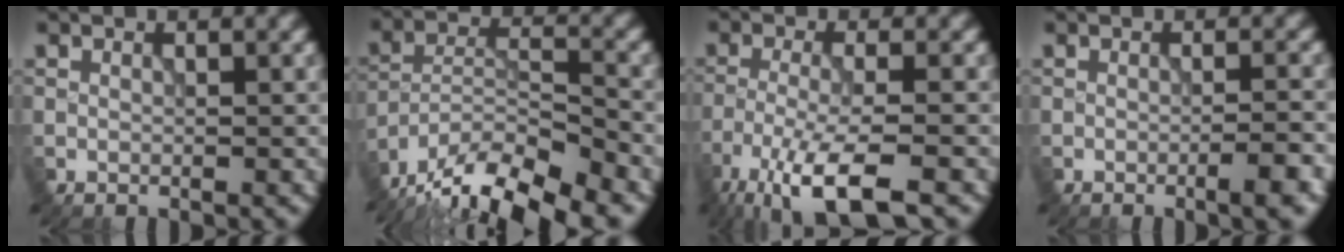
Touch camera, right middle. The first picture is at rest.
{"total": 15.3, "force": [-13.1, 3.9, 6.8], "torque": [-0.109, -0.008, -0.197]}
{"total": 8.1, "force": [-5.5, 1.7, 5.7], "torque": [-0.105, -0.005, -0.105]}
{"total": 2.9, "force": [-1.4, 0.5, 2.5], "torque": [-0.030, 0.004, -0.025]}